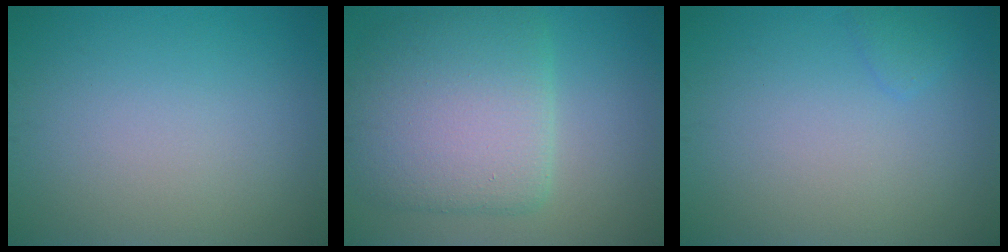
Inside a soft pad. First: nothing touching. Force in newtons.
{"total": 8.6, "press": 8.6, "slide": 0.3}
{"total": 0.9, "press": 0.9, "slide": 0.1}